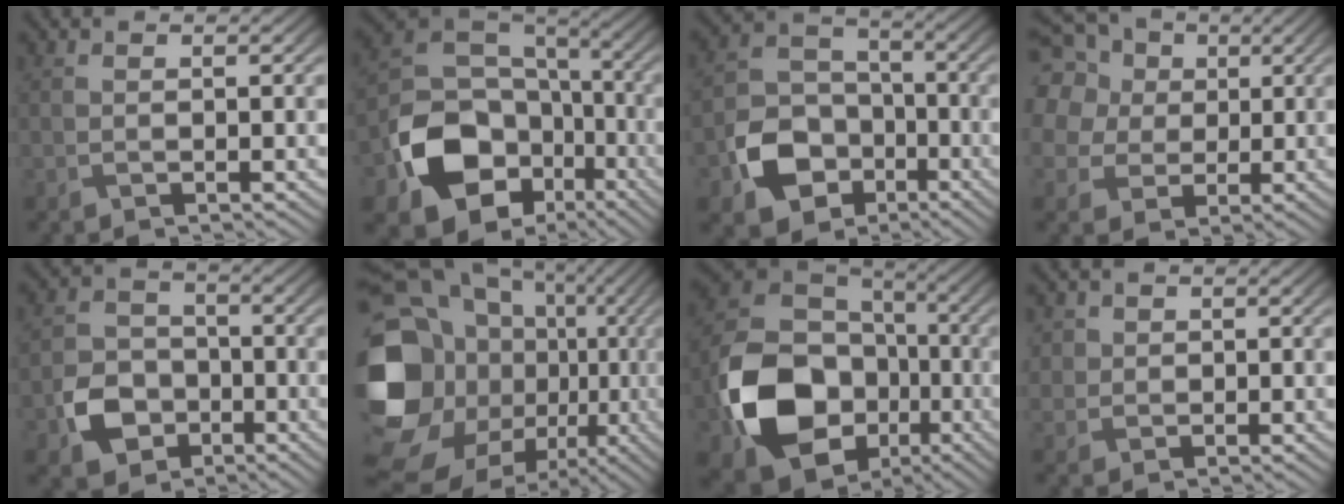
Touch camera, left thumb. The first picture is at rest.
{"total": 14.4, "force": [-5.8, 10.9, 7.4], "torque": [-0.165, -0.045, -0.106]}
{"total": 9.5, "force": [-4.2, 7.2, 4.5], "torque": [-0.097, -0.015, -0.088]}
{"total": 15.9, "force": [6.3, 12.9, 6.8], "torque": [-0.241, 0.025, 0.113]}
{"total": 6.3, "force": [-2.7, 5.0, 2.8], "torque": [-0.060, -0.005, -0.058]}
{"total": 21.9, "force": [-3.2, 17.5, 12.8], "torque": [-0.316, -0.021, -0.053]}
{"total": 17.0, "force": [-5.4, 13.2, 9.1], "torque": [-0.209, -0.055, -0.095]}
{"total": 2.2, "force": [0.6, 2.1, 0.3], "torque": [-0.011, -0.006, 0.014]}